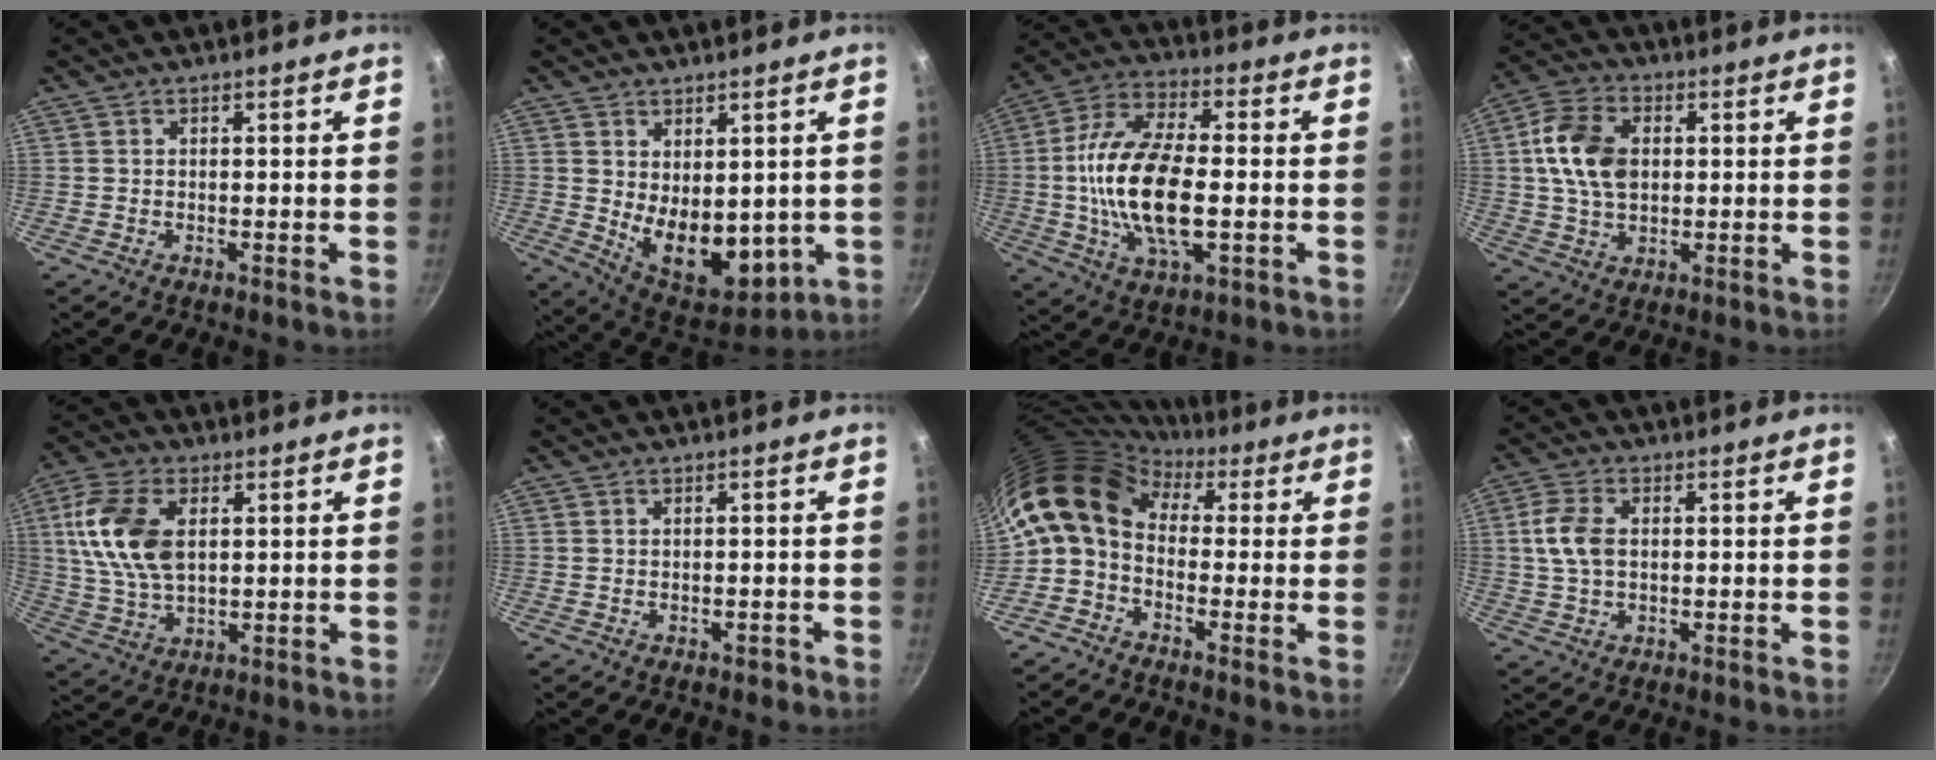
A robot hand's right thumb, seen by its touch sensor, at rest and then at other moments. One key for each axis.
{"total": 13.2, "fx": 0.4, "fy": 8.2, "fz": 10.4, "tx": -0.125, "ty": -0.040, "tz": 0.033}
{"total": 18.5, "fx": -1.7, "fy": 8.5, "fz": 16.3, "tx": -0.309, "ty": 0.018, "tz": -0.041}
{"total": 12.0, "fx": 1.6, "fy": 8.2, "fz": 8.7, "tx": -0.149, "ty": 0.010, "tz": 0.020}
{"total": 13.7, "fx": 2.9, "fy": 8.0, "fz": 10.7, "tx": -0.204, "ty": -0.002, "tz": 0.054}
{"total": 0.9, "fx": -0.6, "fy": 0.6, "fz": 0.5, "tx": -0.002, "ty": 0.010, "tz": -0.001}
{"total": 11.6, "fx": 1.8, "fy": 8.0, "fz": 8.2, "tx": -0.145, "ty": 0.025, "tz": 0.007}
{"total": 6.6, "fx": 0.6, "fy": 4.1, "fz": 5.1, "tx": -0.101, "ty": 0.008, "tz": 0.008}